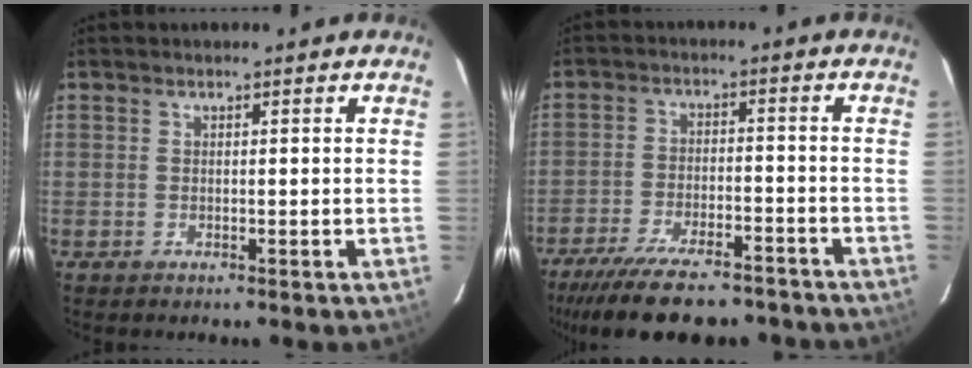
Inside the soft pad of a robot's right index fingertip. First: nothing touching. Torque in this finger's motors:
{"motor_torque": [1.12, -1.02, 0.77, 0.21]}